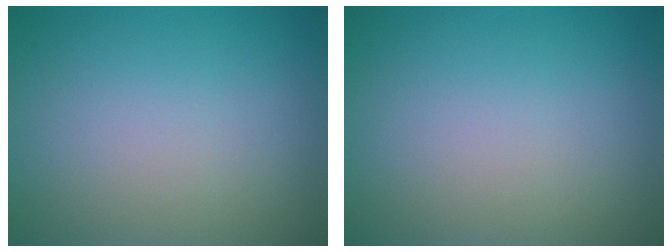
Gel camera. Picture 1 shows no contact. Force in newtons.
{"total": 0.0}